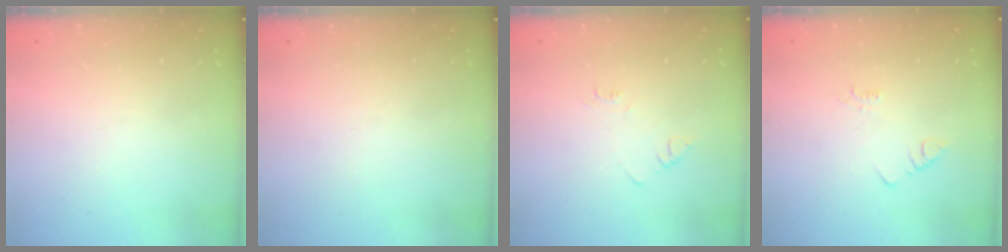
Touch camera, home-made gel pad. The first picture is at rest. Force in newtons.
{"total": 0.0}
{"total": 3.0, "press": 3.0, "slide": 0.4}
{"total": 1.9, "press": 1.9, "slide": 0.3}